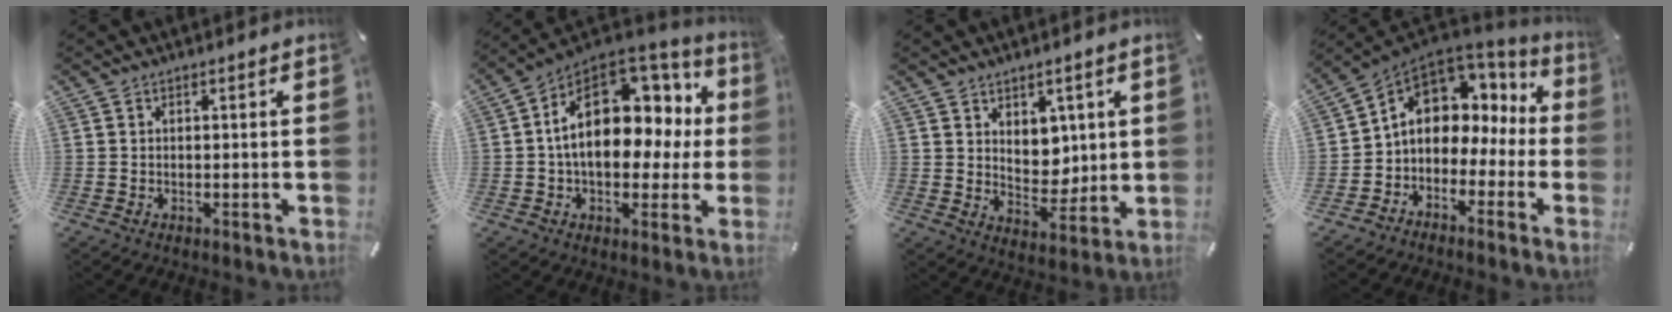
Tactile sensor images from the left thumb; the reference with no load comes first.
{"total": 19.1, "force": [3.6, 12.5, 14.0], "torque": [-0.215, -0.014, 0.065]}
{"total": 6.4, "force": [3.3, 5.3, 1.5], "torque": [-0.011, -0.028, 0.060]}
{"total": 8.0, "force": [1.6, 6.7, 4.0], "torque": [-0.084, -0.006, 0.035]}